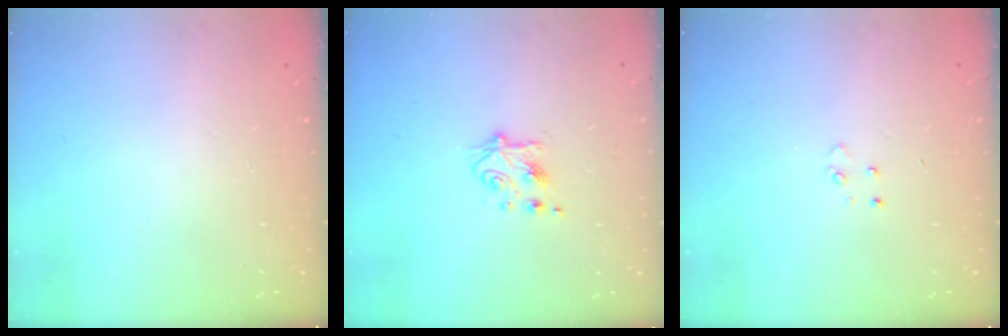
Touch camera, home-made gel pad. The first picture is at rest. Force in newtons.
{"total": 5.3, "press": 5.2, "slide": 0.8}
{"total": 3.5, "press": 3.4, "slide": 0.4}